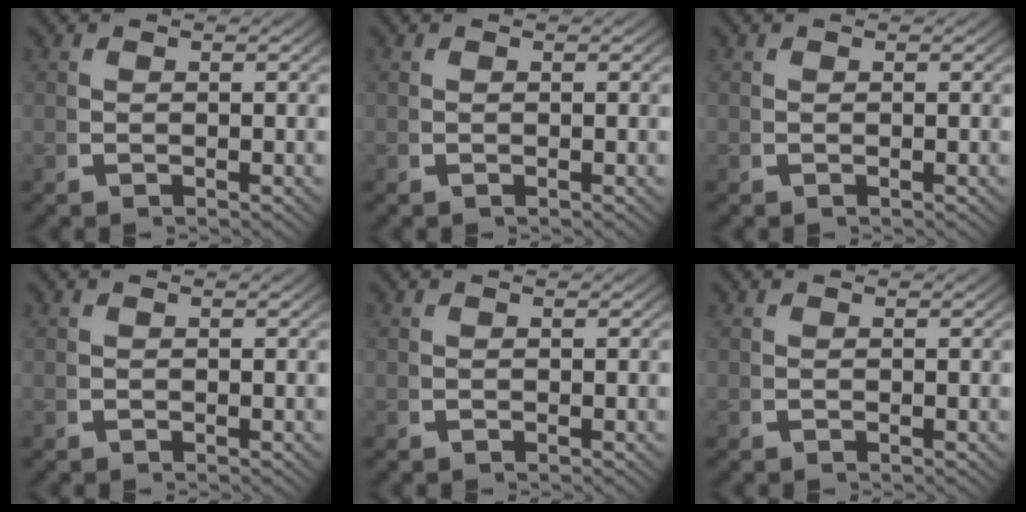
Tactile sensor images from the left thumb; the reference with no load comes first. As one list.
[{"total": 0.0}, {"total": 0.0}, {"total": 0.0}, {"total": 0.0}, {"total": 0.0}]